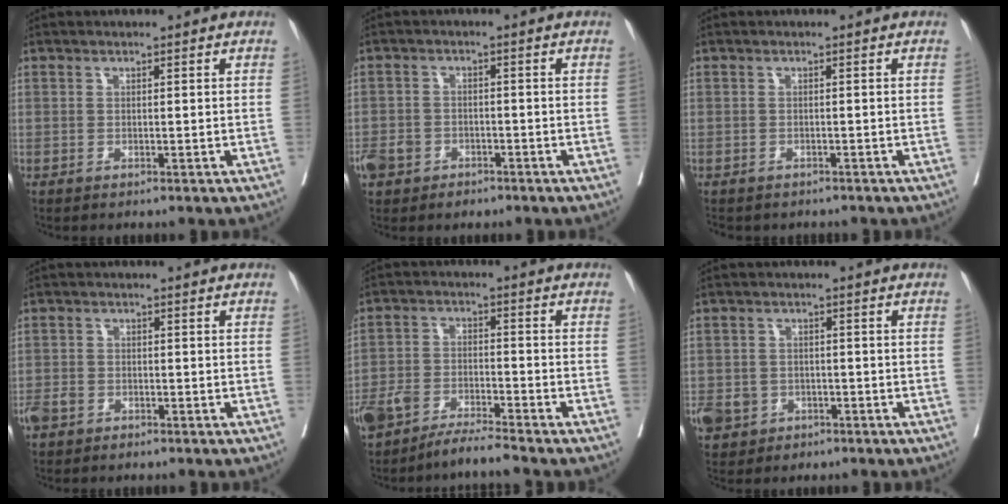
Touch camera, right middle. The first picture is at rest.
{"total": 4.8, "force": [-2.8, 3.6, 1.6], "torque": [-0.031, 0.006, -0.045]}
{"total": 5.1, "force": [-4.4, 2.2, 1.4], "torque": [-0.027, -0.004, -0.055]}
{"total": 2.7, "force": [-1.5, 1.8, 1.3], "torque": [-0.028, 0.002, -0.026]}
{"total": 6.1, "force": [-5.4, 0.6, 2.7], "torque": [-0.055, -0.003, -0.100]}
{"total": 9.4, "force": [-4.1, 8.1, 2.6], "torque": [-0.079, 0.008, -0.058]}